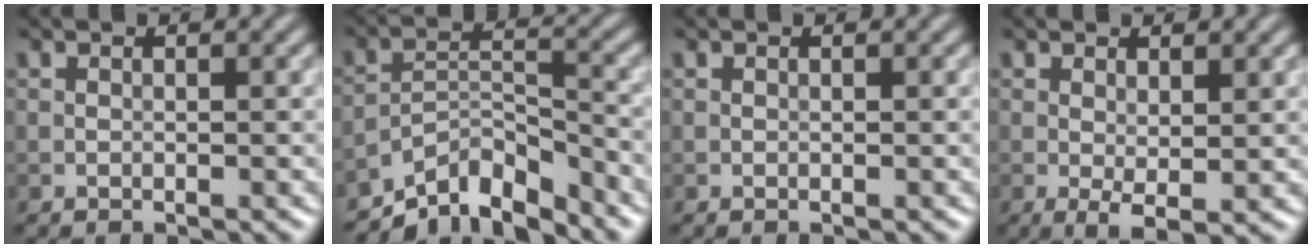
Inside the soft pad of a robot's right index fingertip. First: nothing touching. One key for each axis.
{"total": 7.0, "fx": -5.8, "fy": 2.1, "fz": 3.2, "tx": -0.044, "ty": -0.003, "tz": -0.109}
{"total": 0.0}
{"total": 2.2, "fx": 0.2, "fy": 0.7, "fz": 2.1, "tx": -0.037, "ty": -0.008, "tz": 0.007}